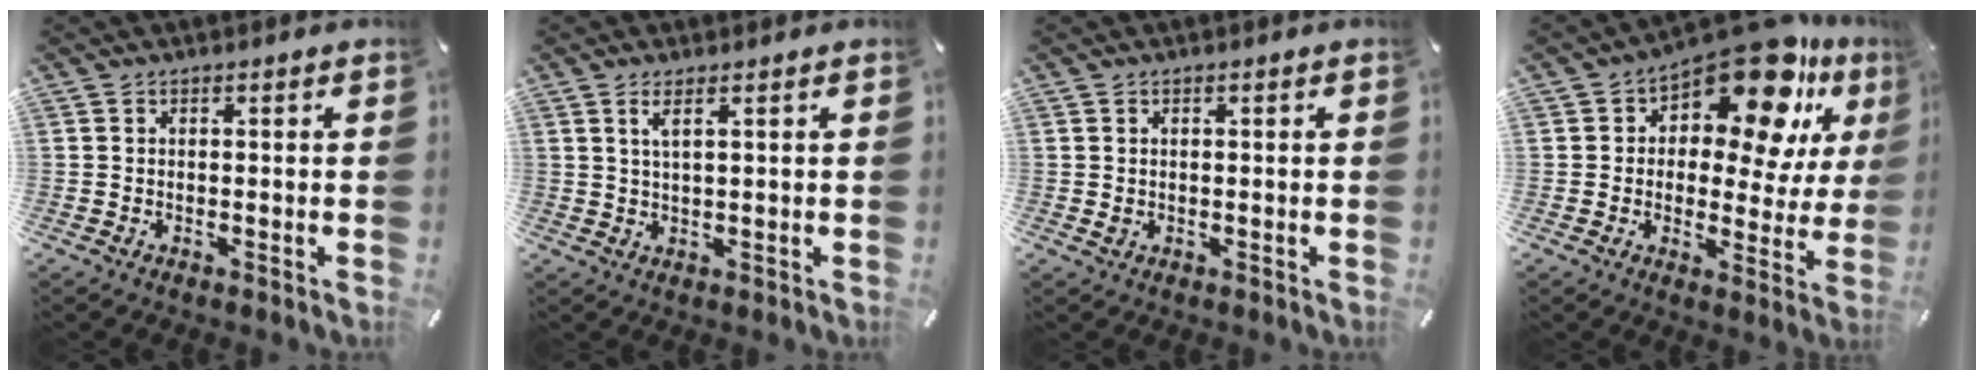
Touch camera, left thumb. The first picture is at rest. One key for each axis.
{"total": 2.7, "fx": 1.5, "fy": 0.5, "fz": 2.2, "tx": -0.049, "ty": 0.001, "tz": 0.025}
{"total": 0.8, "fx": 0.1, "fy": 0.7, "fz": 0.4, "tx": -0.001, "ty": -0.001, "tz": -0.001}
{"total": 17.3, "fx": 11.1, "fy": 7.7, "fz": 10.8, "tx": -0.156, "ty": -0.085, "tz": 0.185}